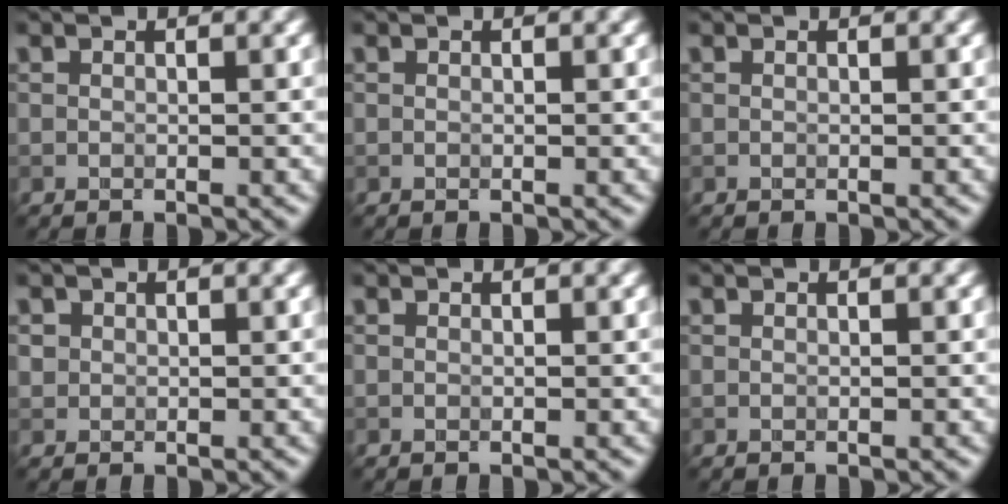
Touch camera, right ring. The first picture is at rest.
{"total": 0.0}
{"total": 0.0}
{"total": 1.0, "force": [0.3, 0.9, 0.2], "torque": [-0.001, 0.000, 0.002]}
{"total": 0.0}
{"total": 0.0}